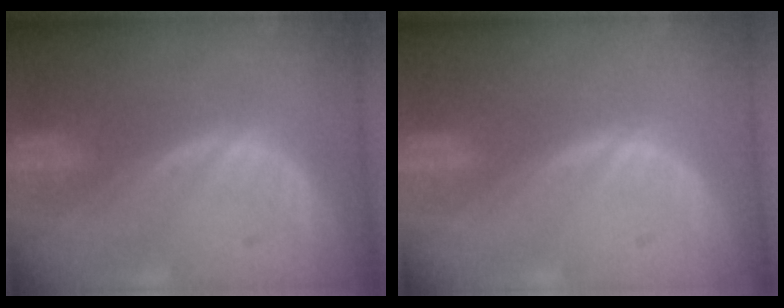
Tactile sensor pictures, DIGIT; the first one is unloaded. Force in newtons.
{"total": 0.0}